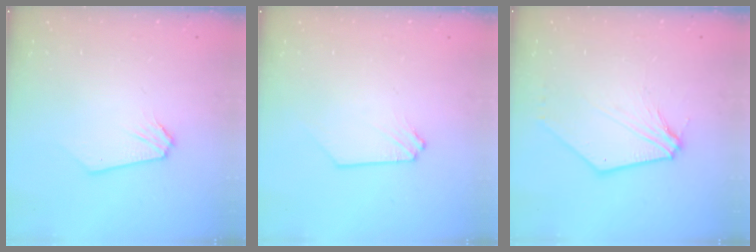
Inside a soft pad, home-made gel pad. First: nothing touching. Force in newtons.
{"total": 0.0}
{"total": 9.9, "press": 9.8, "slide": 1.6}